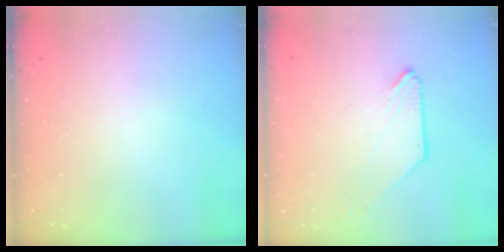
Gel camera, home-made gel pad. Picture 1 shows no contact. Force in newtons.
{"total": 0.0}